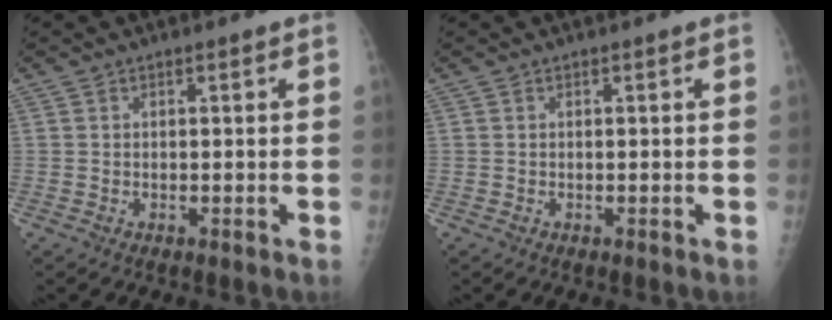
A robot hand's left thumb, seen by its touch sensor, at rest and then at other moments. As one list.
[{"total": 0.0}]